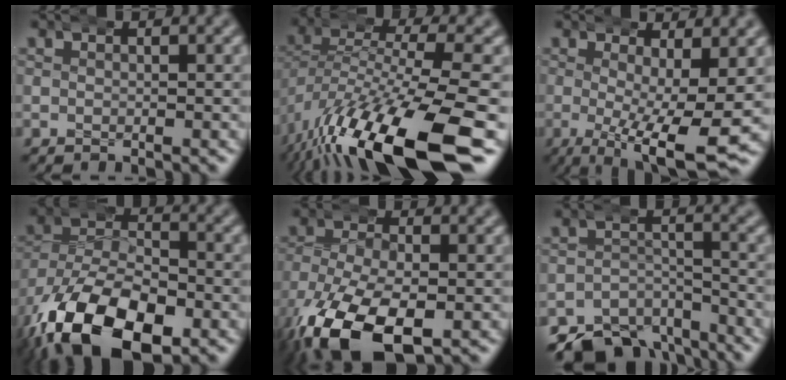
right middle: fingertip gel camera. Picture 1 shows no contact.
{"total": 12.5, "force": [-5.8, 5.4, 9.6], "torque": [-0.194, -0.030, -0.074]}
{"total": 6.9, "force": [-2.0, 1.7, 6.4], "torque": [-0.115, -0.032, -0.019]}
{"total": 12.5, "force": [-5.0, 8.0, 8.2], "torque": [-0.155, -0.045, -0.064]}
{"total": 10.6, "force": [-4.4, 5.9, 7.6], "torque": [-0.171, -0.042, -0.045]}
{"total": 7.8, "force": [-6.6, 3.5, 2.1], "torque": [-0.017, -0.018, -0.111]}